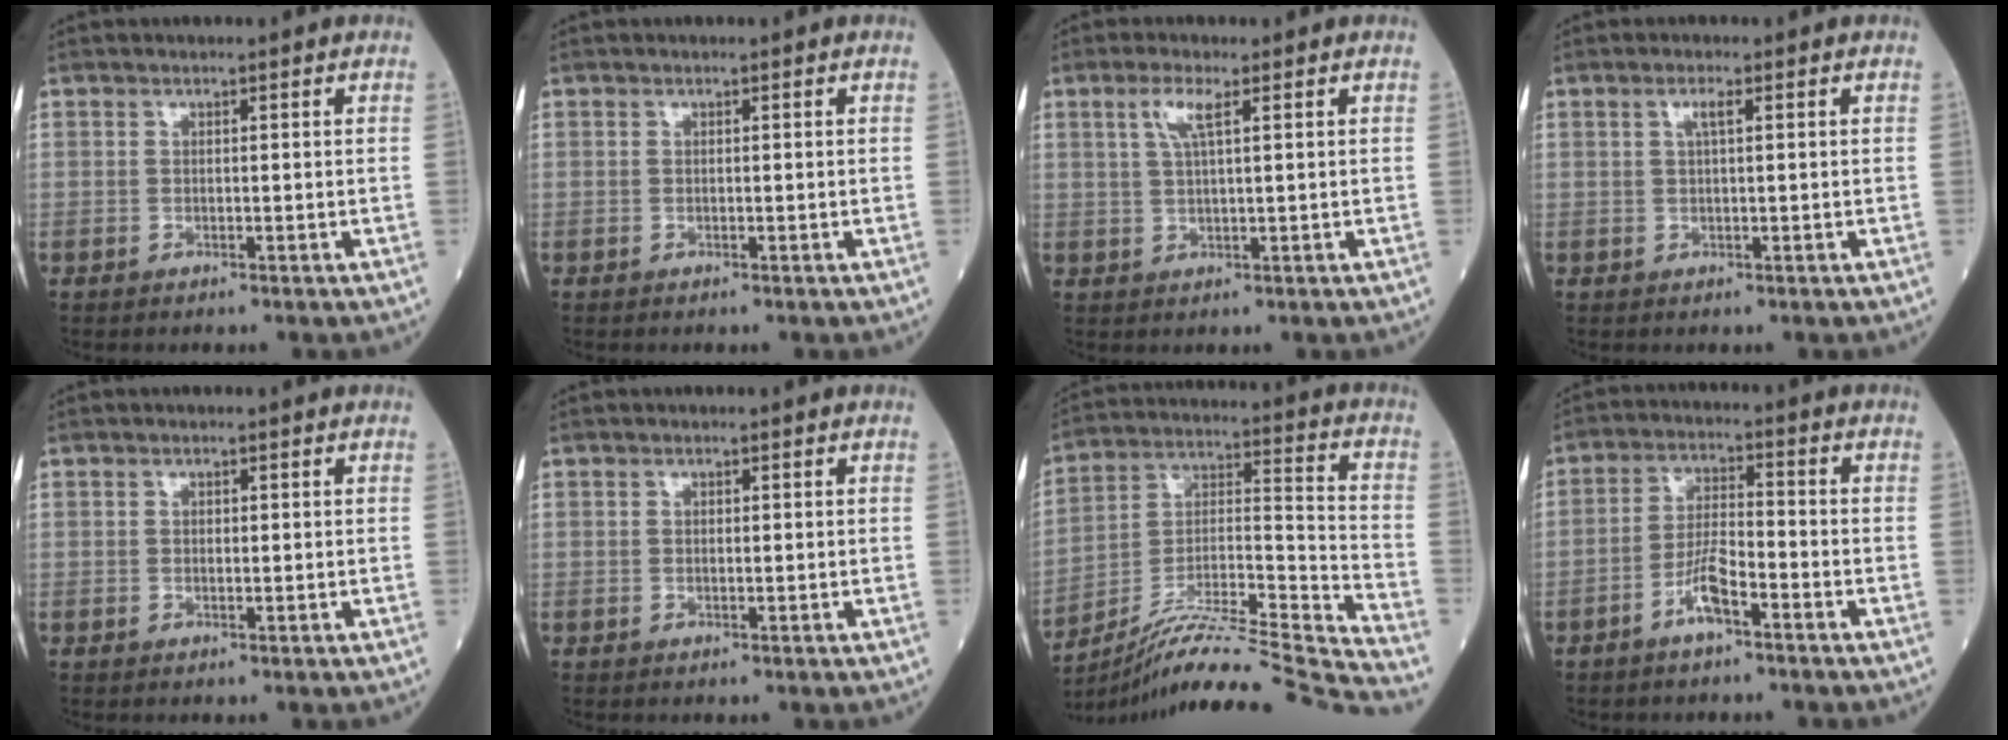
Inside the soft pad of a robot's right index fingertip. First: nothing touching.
{"total": 0.0}
{"total": 3.6, "force": [1.6, 0.3, 3.2], "torque": [-0.074, 0.005, 0.032]}
{"total": 1.7, "force": [0.6, 0.1, 1.6], "torque": [-0.034, 0.003, 0.010]}
{"total": 0.8, "force": [0.1, 0.5, 0.7], "torque": [-0.012, 0.001, 0.002]}
{"total": 0.6, "force": [0.1, 0.3, 0.5], "torque": [-0.012, 0.000, 0.001]}
{"total": 23.7, "force": [-21.5, -2.3, 9.9], "torque": [-0.159, -0.007, -0.350]}
{"total": 5.6, "force": [-3.3, 1.0, 4.5], "torque": [-0.091, 0.007, -0.063]}